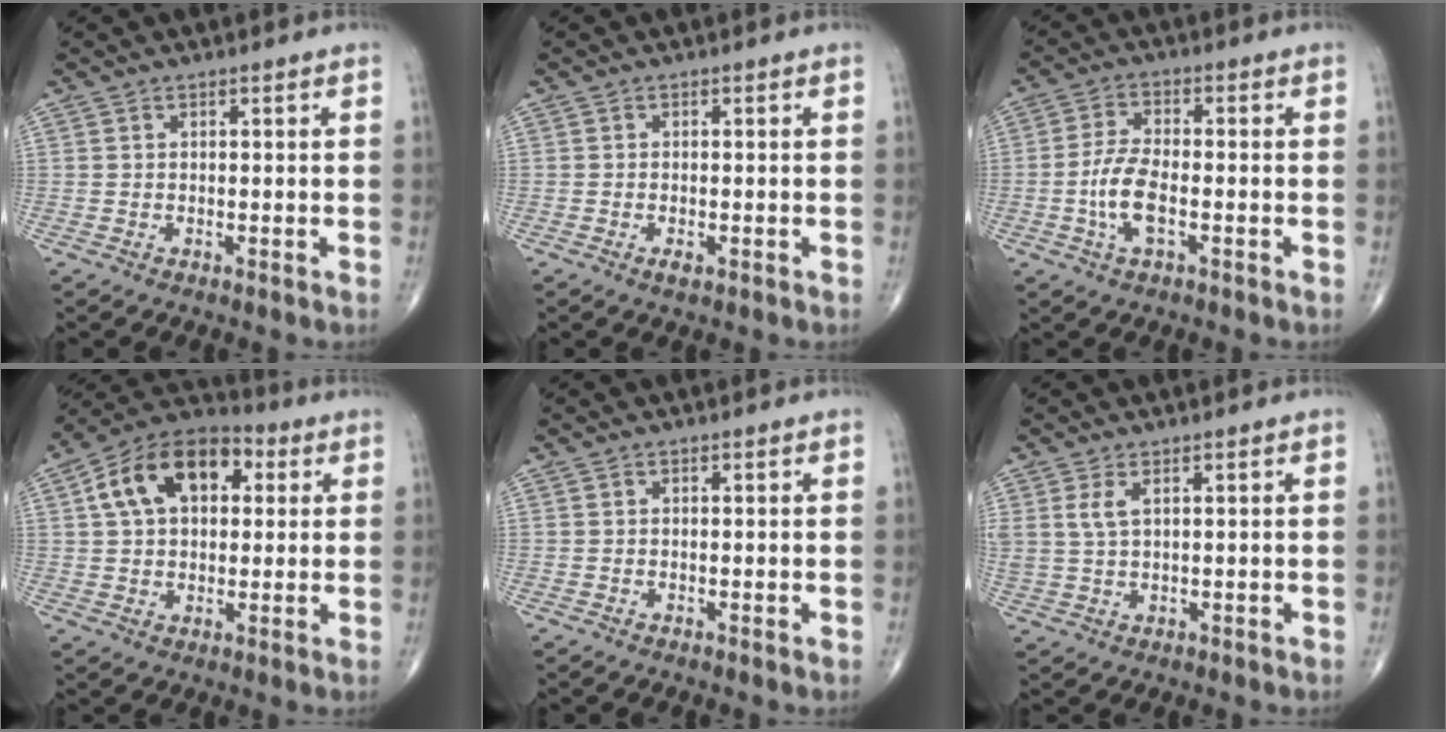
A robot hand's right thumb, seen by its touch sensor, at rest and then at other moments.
{"total": 1.4, "force": [-0.7, 0.5, 1.1], "torque": [-0.017, -0.002, -0.013]}
{"total": 7.0, "force": [-2.0, 2.8, 6.1], "torque": [-0.128, 0.010, -0.040]}
{"total": 15.5, "force": [4.2, 9.8, 11.2], "torque": [-0.164, 0.021, 0.061]}
{"total": 0.0}
{"total": 3.3, "force": [1.4, 1.4, 2.6], "torque": [-0.063, 0.000, 0.037]}